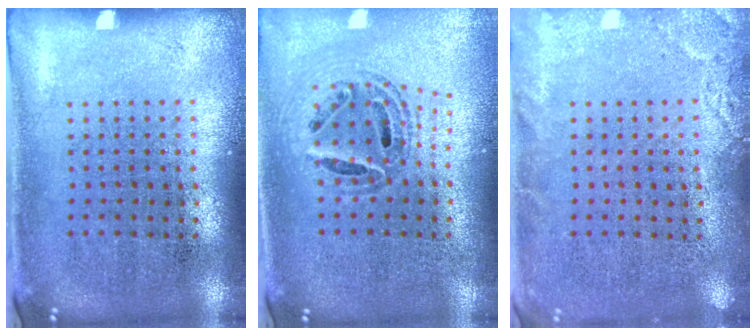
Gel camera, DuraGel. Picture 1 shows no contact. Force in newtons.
{"total": 0.8, "press": 0.8, "slide": 0.1}
{"total": 2.4, "press": 2.4, "slide": 0.3}